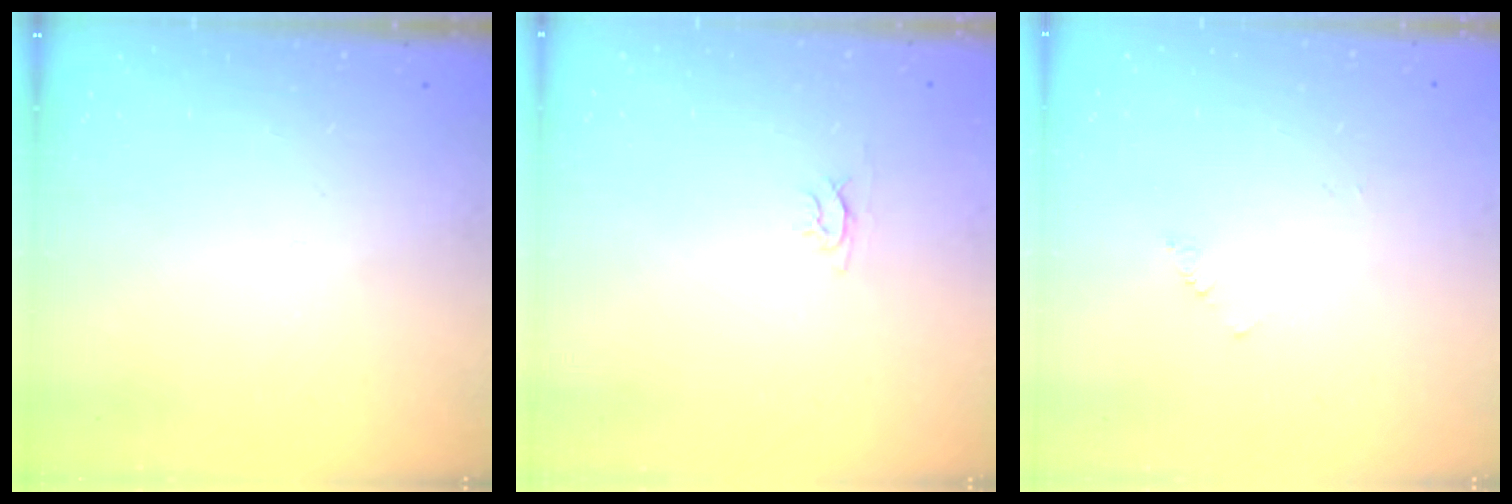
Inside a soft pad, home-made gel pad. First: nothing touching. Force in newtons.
{"total": 2.4, "press": 2.4, "slide": 0.3}
{"total": 1.4, "press": 1.3, "slide": 0.3}